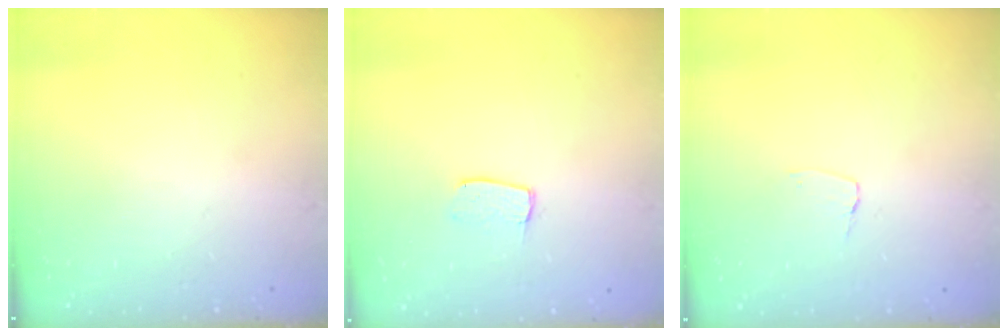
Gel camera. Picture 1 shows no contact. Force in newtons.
{"total": 3.6, "press": 3.6, "slide": 0.2}
{"total": 2.6, "press": 2.6, "slide": 0.2}